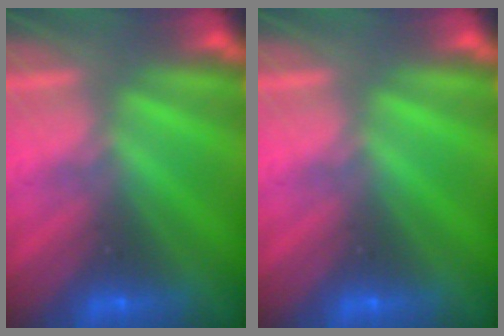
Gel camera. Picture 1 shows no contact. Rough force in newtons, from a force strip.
{"total": 0.0}